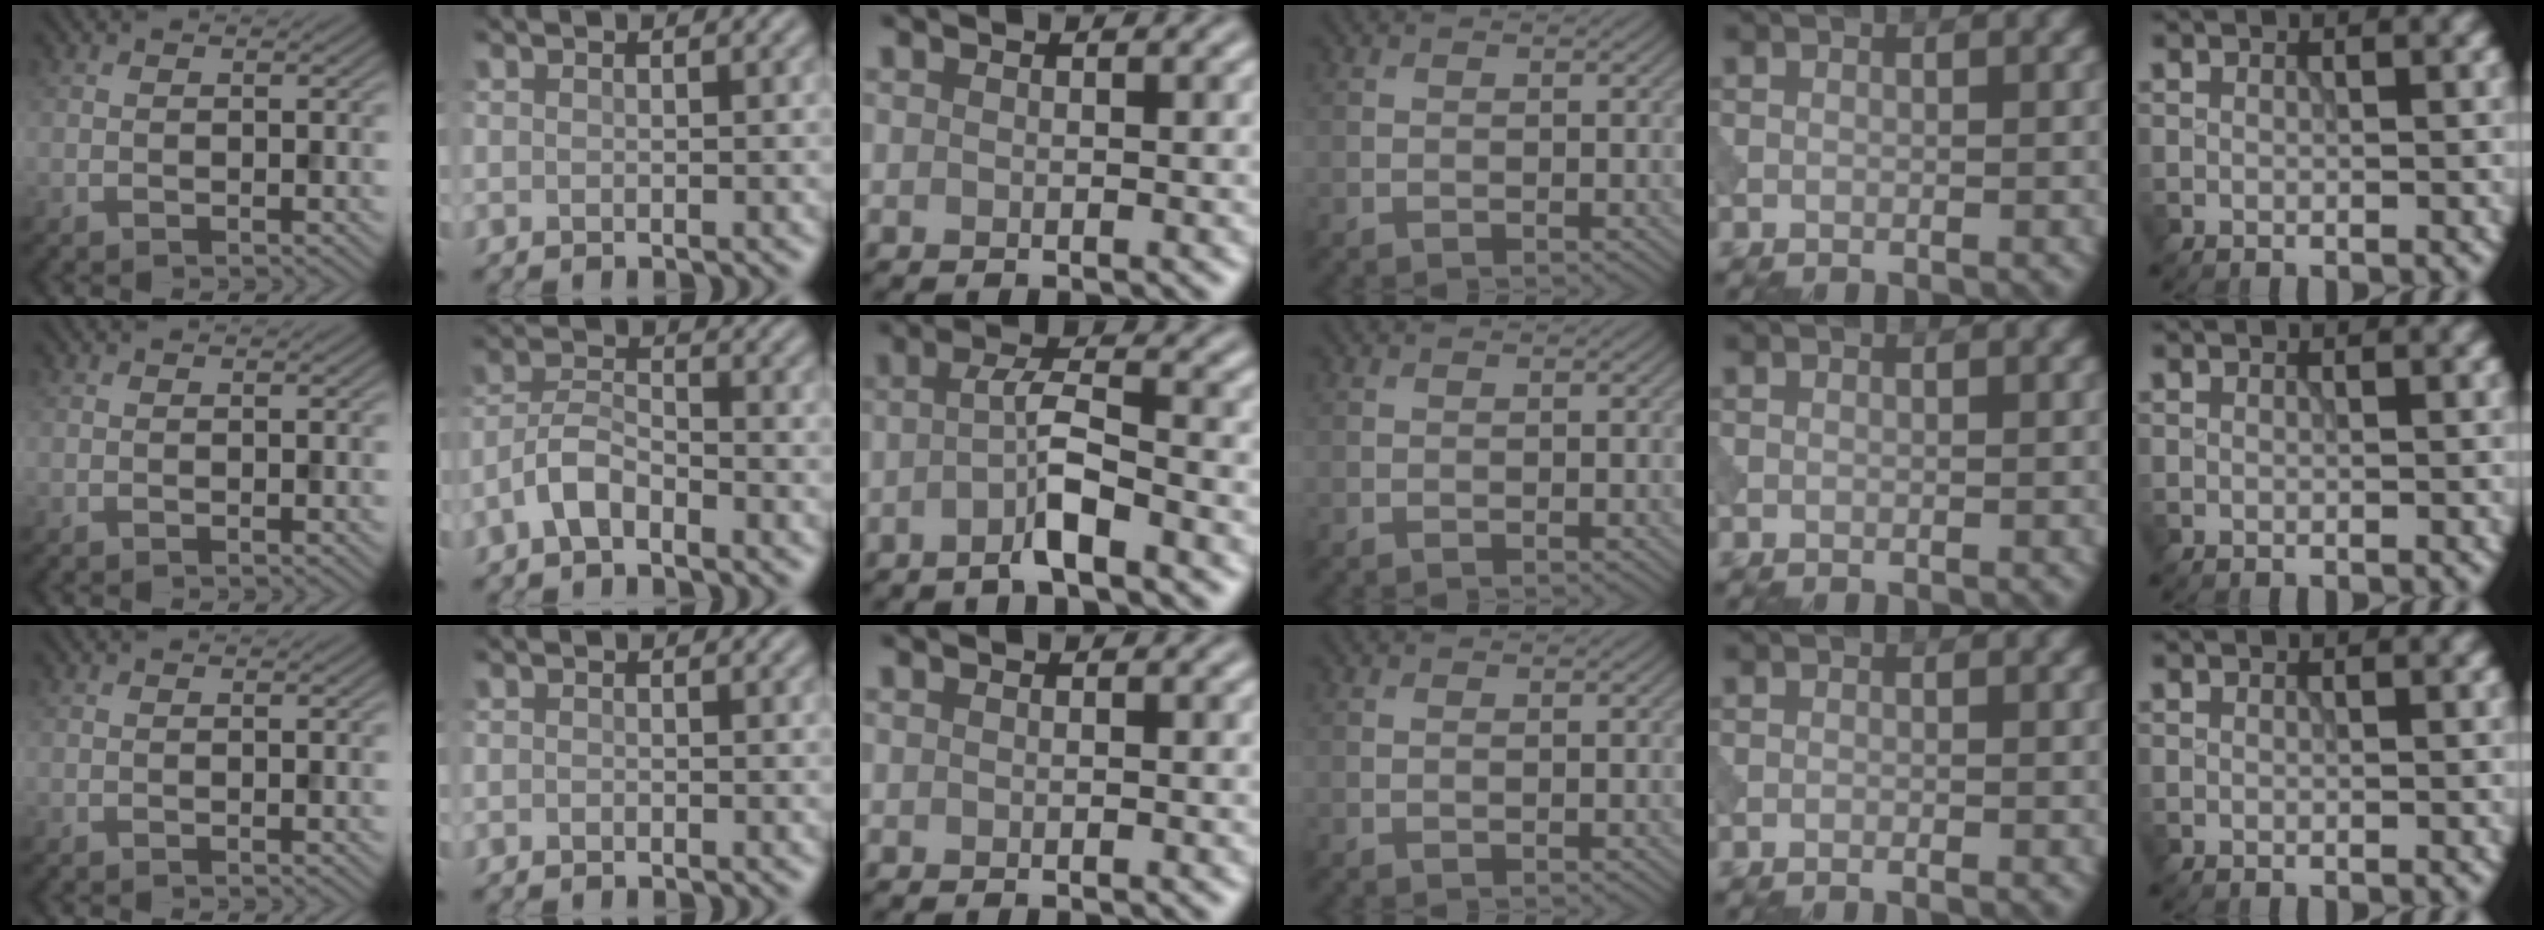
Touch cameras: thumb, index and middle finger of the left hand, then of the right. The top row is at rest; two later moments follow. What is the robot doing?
{"motion": "extract", "object": "peg toy"}